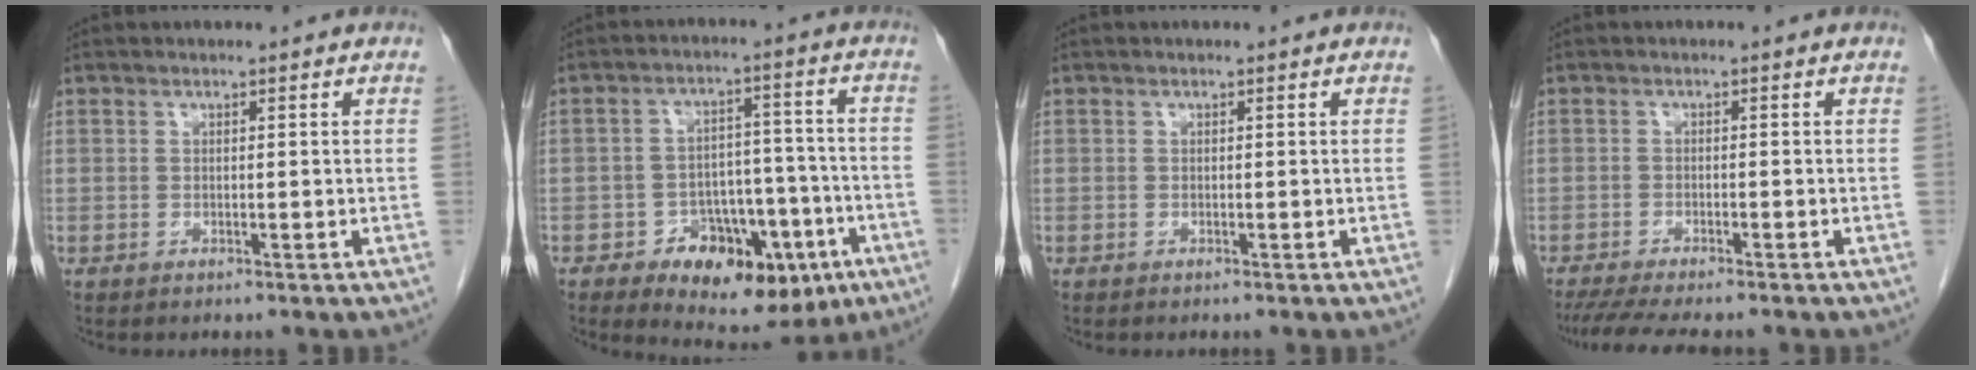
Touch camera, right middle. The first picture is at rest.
{"total": 13.6, "force": [-6.5, 7.3, 9.5], "torque": [-0.121, 0.021, -0.084]}
{"total": 0.0}
{"total": 8.9, "force": [-7.6, 0.9, 4.5], "torque": [-0.066, -0.016, -0.116]}